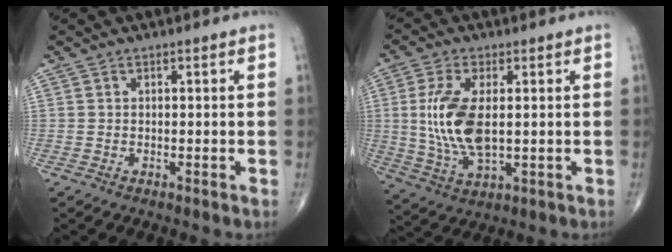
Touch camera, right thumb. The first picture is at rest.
{"total": 11.9, "force": [0.9, 5.4, 10.5], "torque": [-0.224, -0.012, 0.026]}